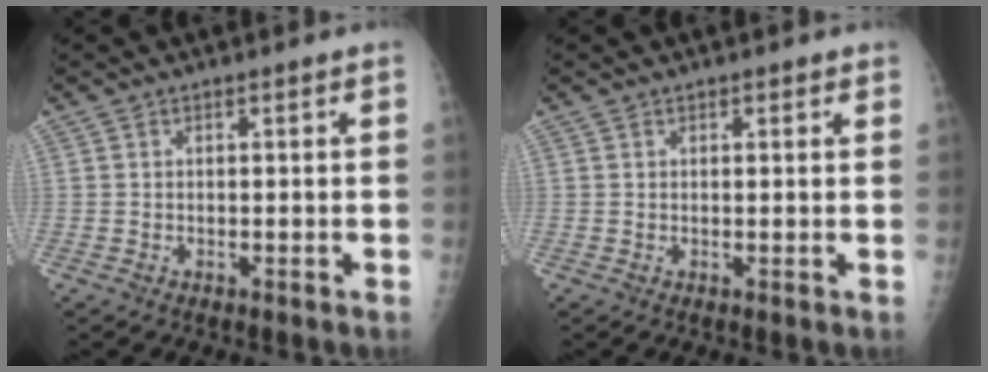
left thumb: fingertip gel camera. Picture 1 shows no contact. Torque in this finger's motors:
{"motor_torque": [0.03, 0.24, -0.19, -0.07, 0.02]}